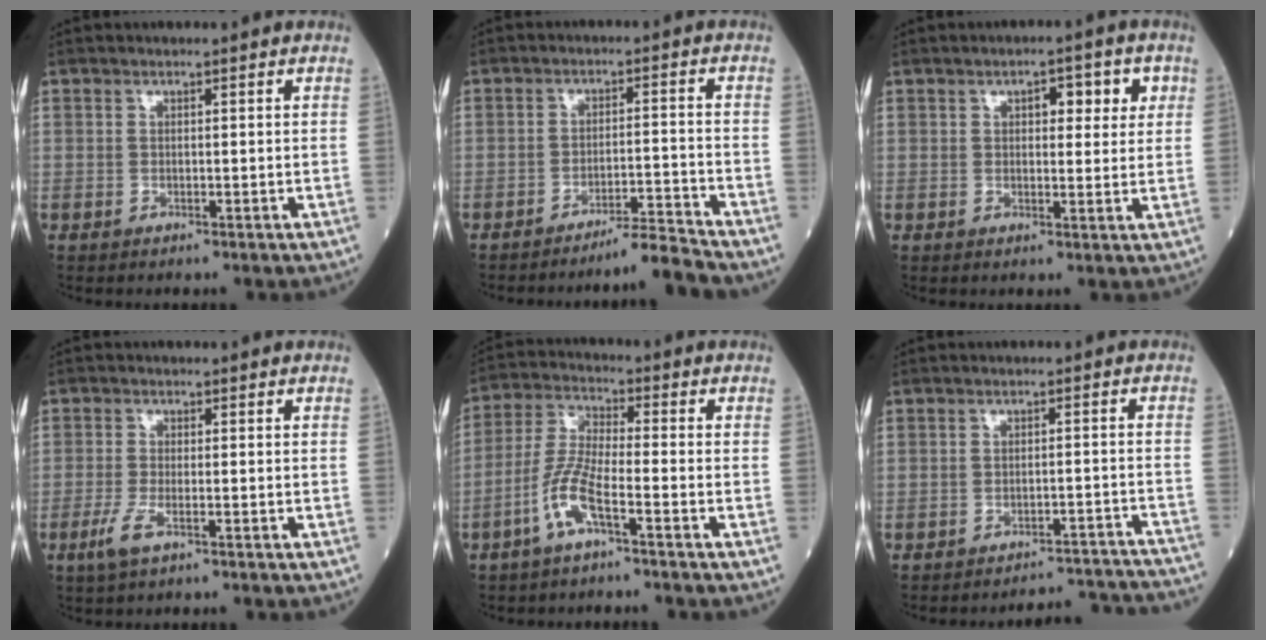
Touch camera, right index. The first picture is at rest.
{"total": 5.2, "force": [-4.8, -1.8, 0.9], "torque": [-0.006, -0.007, -0.080]}
{"total": 4.9, "force": [1.9, 2.2, 3.9], "torque": [-0.044, 0.012, 0.023]}
{"total": 3.3, "force": [-1.9, 0.5, 2.7], "torque": [-0.068, -0.008, -0.041]}
{"total": 7.2, "force": [-3.7, 0.9, 6.1], "torque": [-0.138, 0.006, -0.077]}
{"total": 11.3, "force": [-11.3, -0.3, -0.1], "torque": [0.023, 0.017, -0.130]}